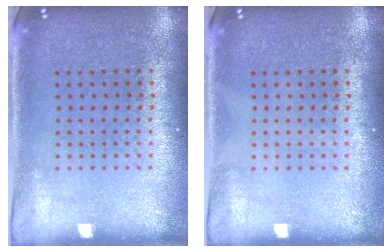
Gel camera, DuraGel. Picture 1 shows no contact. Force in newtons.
{"total": 0.0}